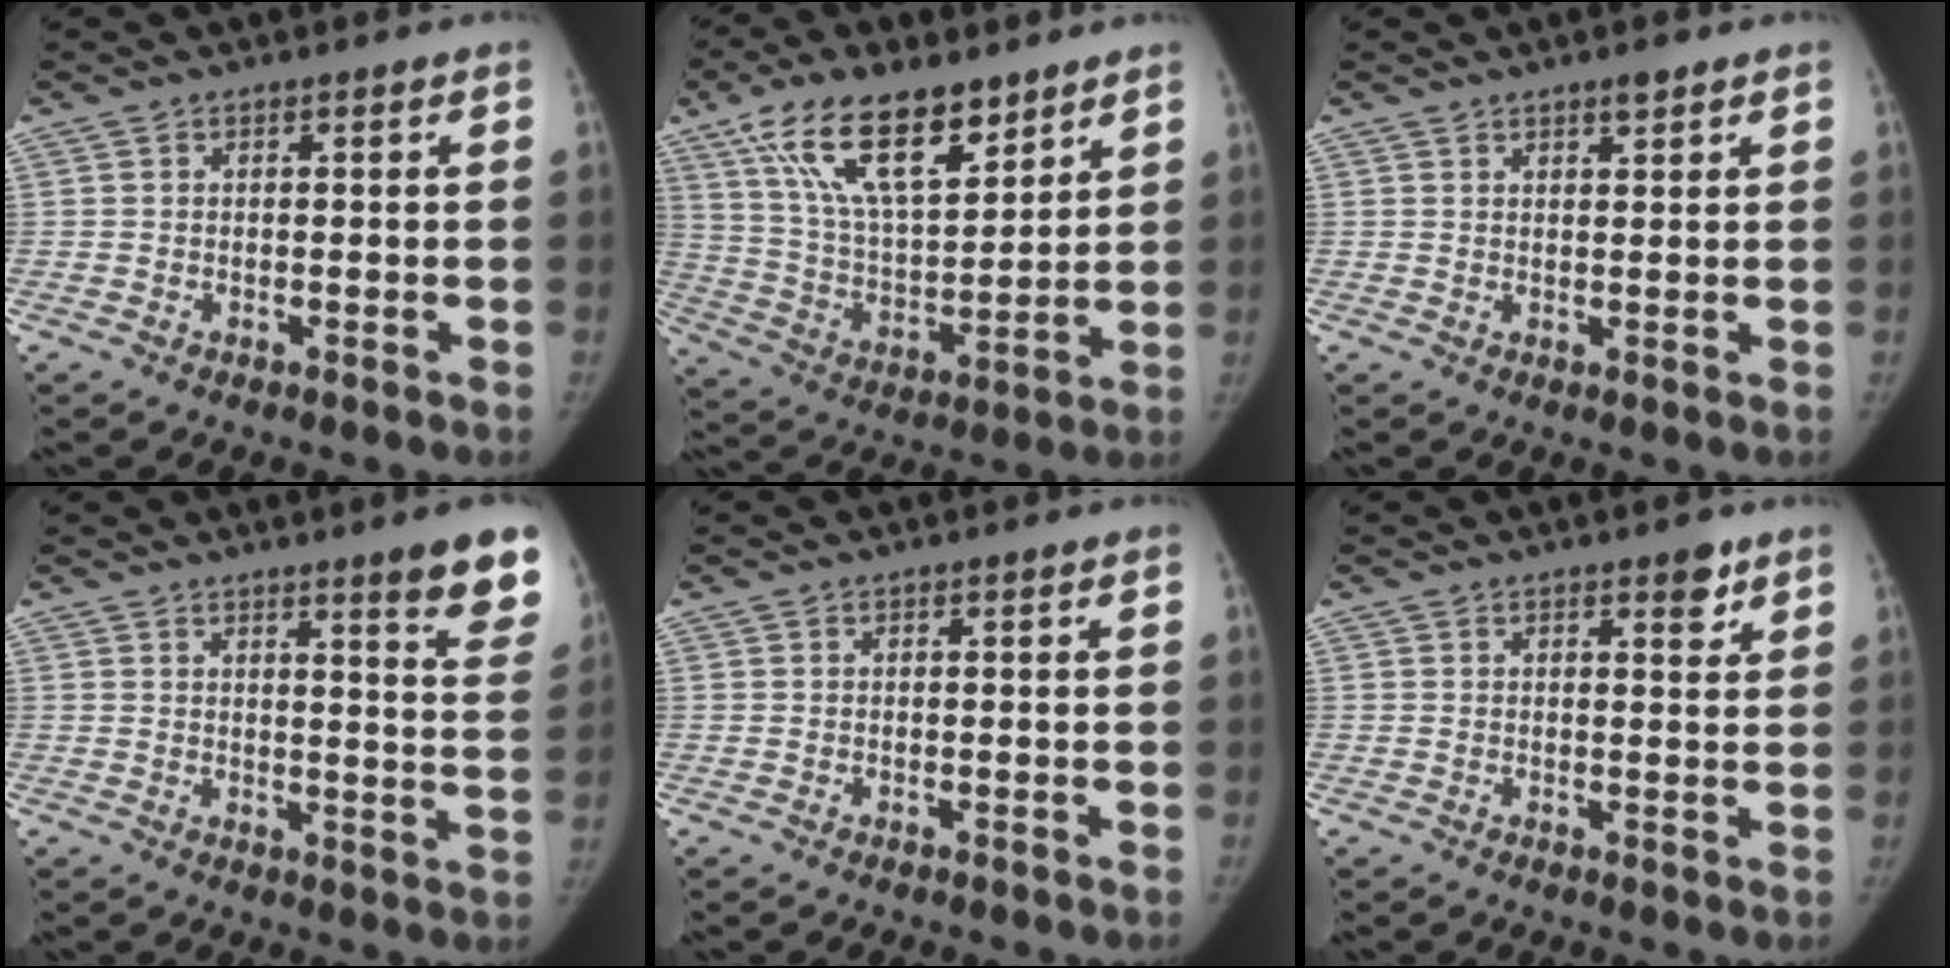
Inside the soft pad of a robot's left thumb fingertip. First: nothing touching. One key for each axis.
{"total": 19.0, "fx": 11.6, "fy": 8.0, "fz": 12.6, "tx": -0.194, "ty": -0.047, "tz": 0.221}
{"total": 2.6, "fx": 1.9, "fy": 0.9, "fz": 1.5, "tx": -0.017, "ty": -0.012, "tz": 0.030}
{"total": 11.2, "fx": 7.9, "fy": 1.4, "fz": 7.8, "tx": -0.071, "ty": -0.046, "tz": 0.086}
{"total": 0.0}
{"total": 3.1, "fx": 2.0, "fy": 1.3, "fz": 2.0, "tx": -0.013, "ty": -0.011, "tz": 0.026}